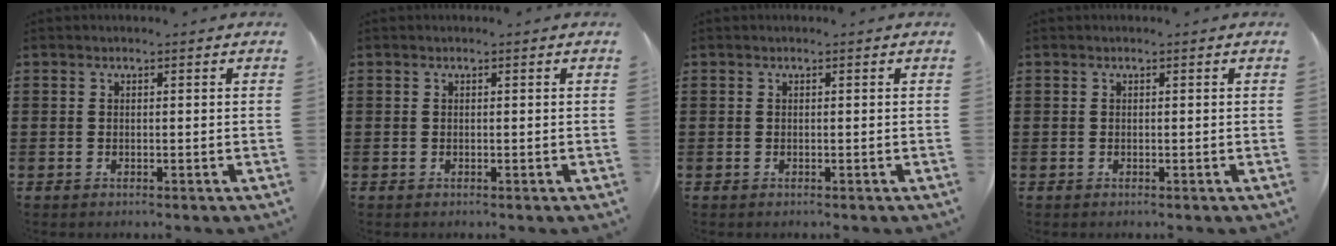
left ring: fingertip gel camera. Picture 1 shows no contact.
{"total": 0.0}
{"total": 0.0}
{"total": 0.0}